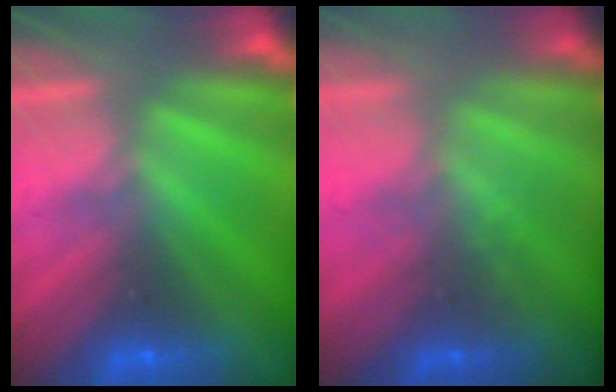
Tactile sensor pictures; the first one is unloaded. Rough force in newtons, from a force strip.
{"total": 1.4}